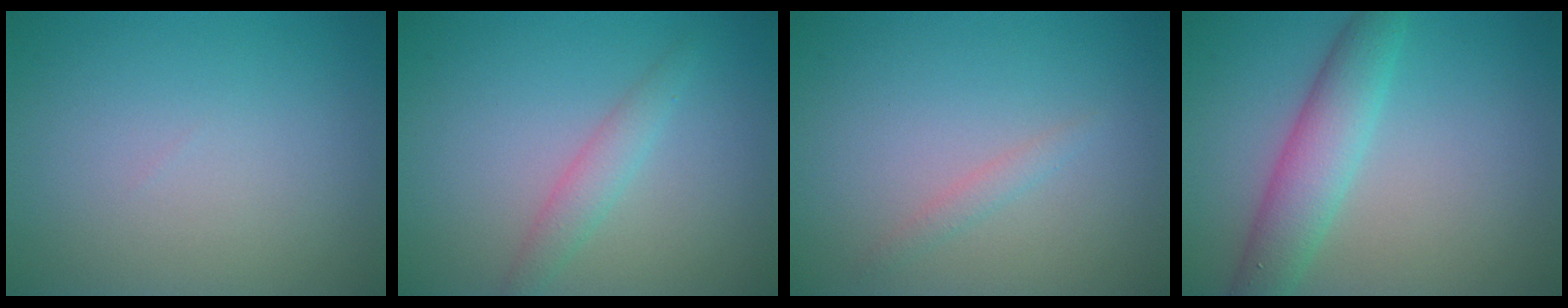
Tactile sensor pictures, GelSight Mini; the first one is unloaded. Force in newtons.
{"total": 1.9, "press": 1.9, "slide": 0.1}
{"total": 1.0, "press": 1.0, "slide": 0.0}
{"total": 4.5, "press": 4.5, "slide": 0.0}